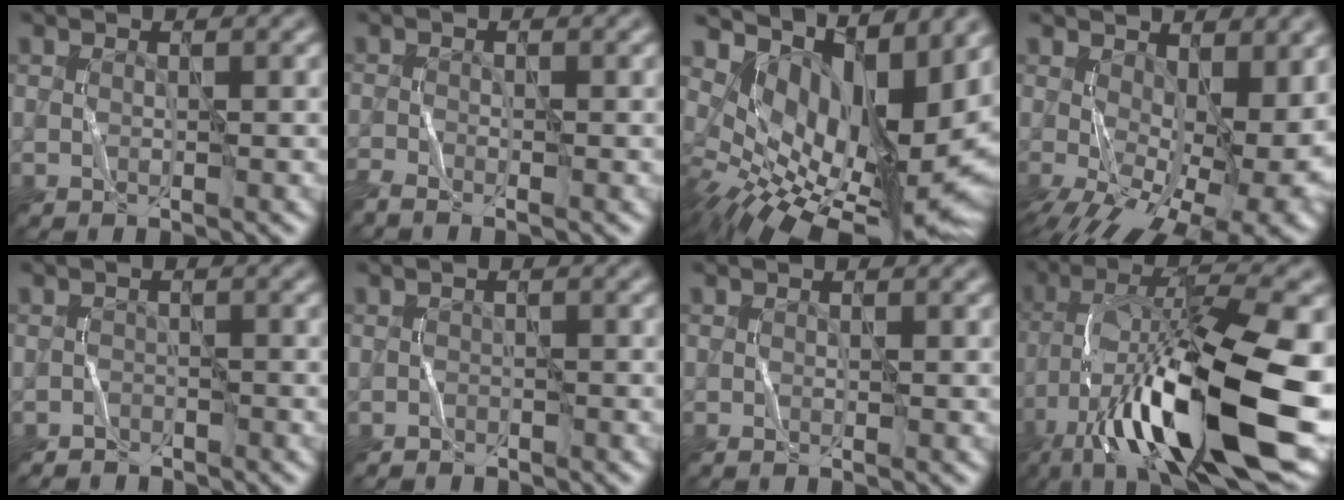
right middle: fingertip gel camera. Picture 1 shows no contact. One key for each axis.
{"total": 1.4, "fx": -1.3, "fy": 0.0, "fz": 0.5, "tx": -0.016, "ty": -0.006, "tz": -0.025}
{"total": 14.5, "fx": 2.6, "fy": 7.4, "fz": 12.3, "tx": -0.195, "ty": -0.007, "tz": 0.064}
{"total": 13.0, "fx": -2.0, "fy": 6.8, "fz": 10.9, "tx": -0.170, "ty": -0.030, "tz": -0.007}
{"total": 1.7, "fx": -1.4, "fy": 0.0, "fz": -0.9, "tx": 0.017, "ty": 0.002, "tz": -0.021}
{"total": 1.1, "fx": -0.8, "fy": -0.1, "fz": -0.8, "tx": 0.013, "ty": 0.003, "tz": -0.009}
{"total": 0.0}
{"total": 17.3, "fx": -7.1, "fy": 5.5, "fz": 14.8, "tx": -0.271, "ty": 0.016, "tz": -0.123}